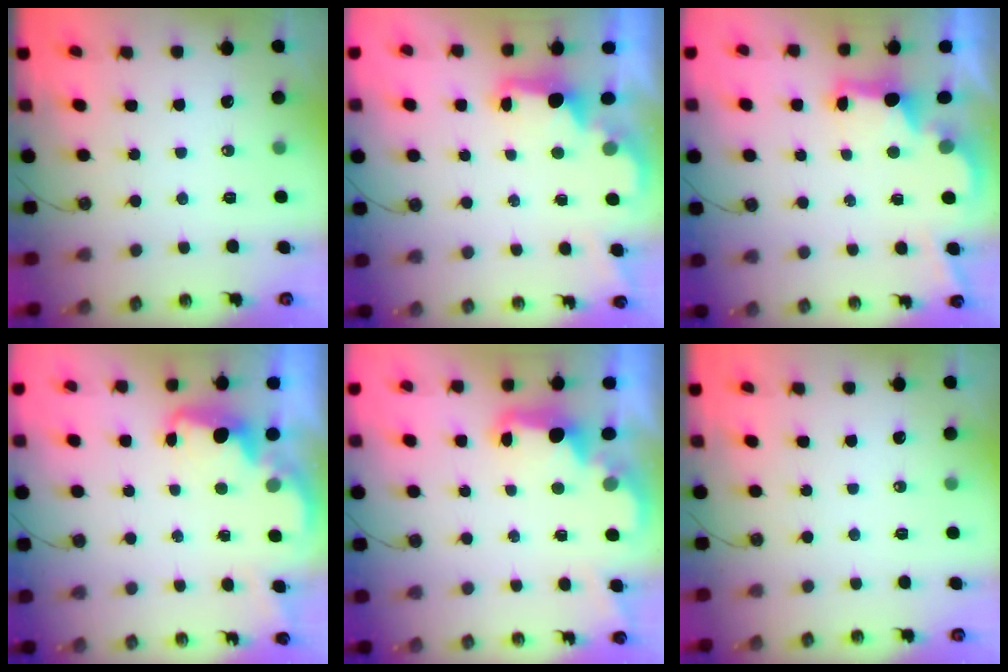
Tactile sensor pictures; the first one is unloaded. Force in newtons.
{"total": 2.3, "press": 2.2, "slide": 0.7}
{"total": 2.6, "press": 2.5, "slide": 0.9}
{"total": 2.1, "press": 2.0, "slide": 0.6}
{"total": 2.8, "press": 2.7, "slide": 0.9}
{"total": 0.0}